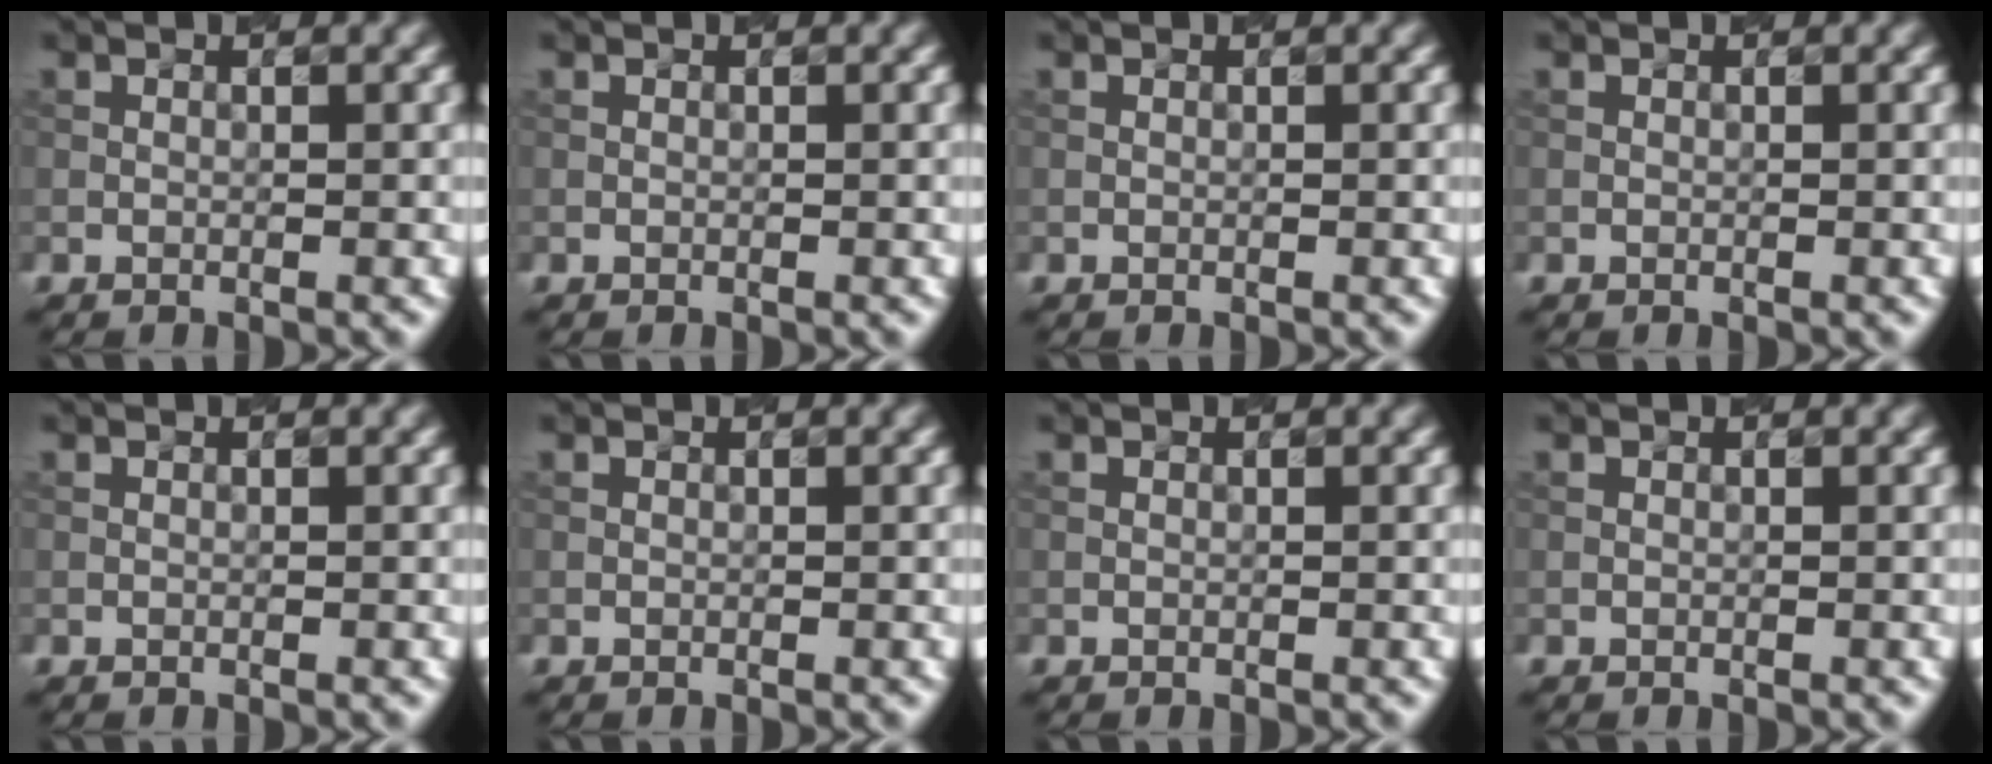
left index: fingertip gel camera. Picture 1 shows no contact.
{"total": 0.0}
{"total": 0.0}
{"total": 0.0}
{"total": 0.0}
{"total": 0.0}
{"total": 0.0}
{"total": 0.0}